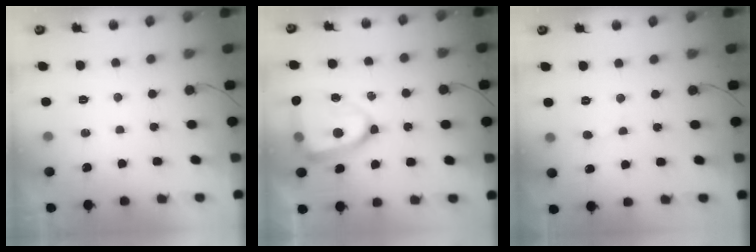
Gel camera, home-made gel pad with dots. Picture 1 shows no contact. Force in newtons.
{"total": 16.6, "press": 16.5, "slide": 1.7}
{"total": 2.6, "press": 2.6, "slide": 0.2}